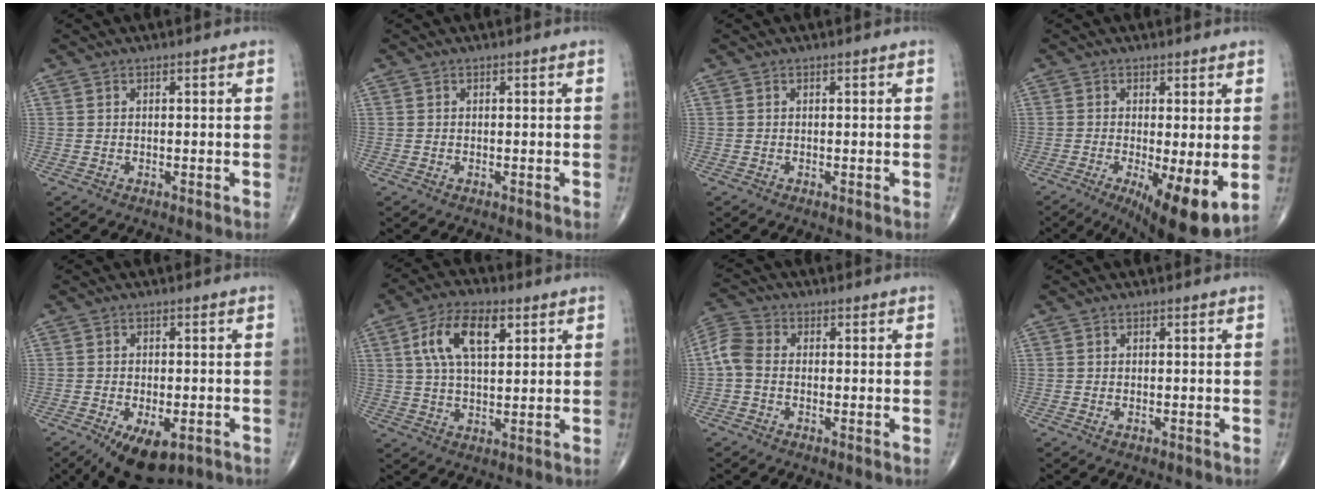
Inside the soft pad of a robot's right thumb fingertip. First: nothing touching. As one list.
[{"total": 0.0}, {"total": 0.0}, {"total": 11.3, "force": [-2.6, 3.0, 10.5], "torque": [-0.161, -0.028, -0.035]}, {"total": 9.9, "force": [-5.1, 4.8, 7.0], "torque": [-0.107, 0.001, -0.071]}, {"total": 11.1, "force": [4.0, 5.4, 8.9], "torque": [-0.158, 0.002, 0.071]}, {"total": 5.7, "force": [-0.6, 4.0, 4.0], "torque": [-0.089, 0.016, -0.026]}, {"total": 0.5, "force": [-0.2, 0.3, 0.4], "torque": [-0.007, 0.004, -0.001]}]